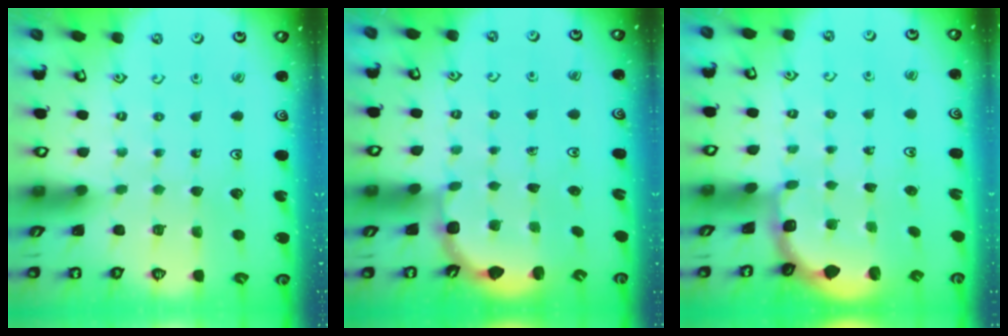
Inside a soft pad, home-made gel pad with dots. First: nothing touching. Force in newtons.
{"total": 3.8, "press": 3.3, "slide": 2.1}
{"total": 1.8, "press": 1.6, "slide": 0.7}